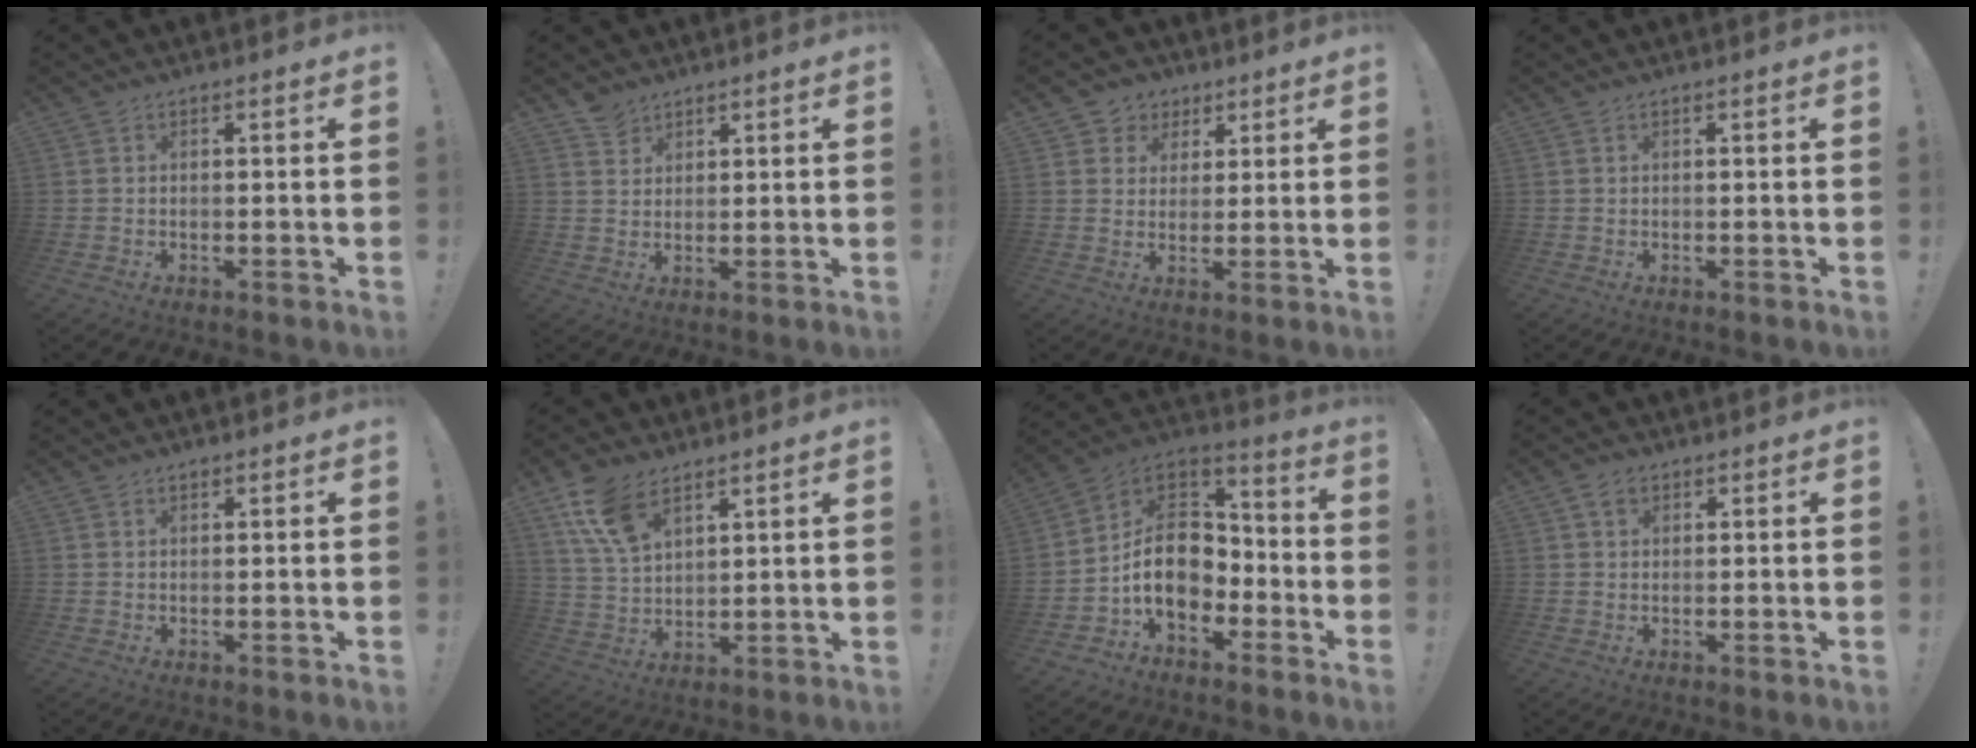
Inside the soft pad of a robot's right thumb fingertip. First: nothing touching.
{"total": 4.2, "force": [3.4, 2.4, 0.5], "torque": [0.001, -0.018, 0.063]}
{"total": 6.3, "force": [2.1, 5.9, 0.8], "torque": [-0.005, -0.013, 0.044]}
{"total": 0.0}
{"total": 0.6, "force": [0.5, 0.3, 0.1], "torque": [0.001, -0.001, 0.009]}
{"total": 11.8, "force": [7.4, 6.3, 6.7], "torque": [-0.122, -0.026, 0.146]}
{"total": 15.3, "force": [-2.5, 11.5, 9.8], "torque": [-0.163, 0.012, -0.031]}
{"total": 2.6, "force": [1.4, 1.8, 1.3], "torque": [-0.023, 0.001, 0.026]}